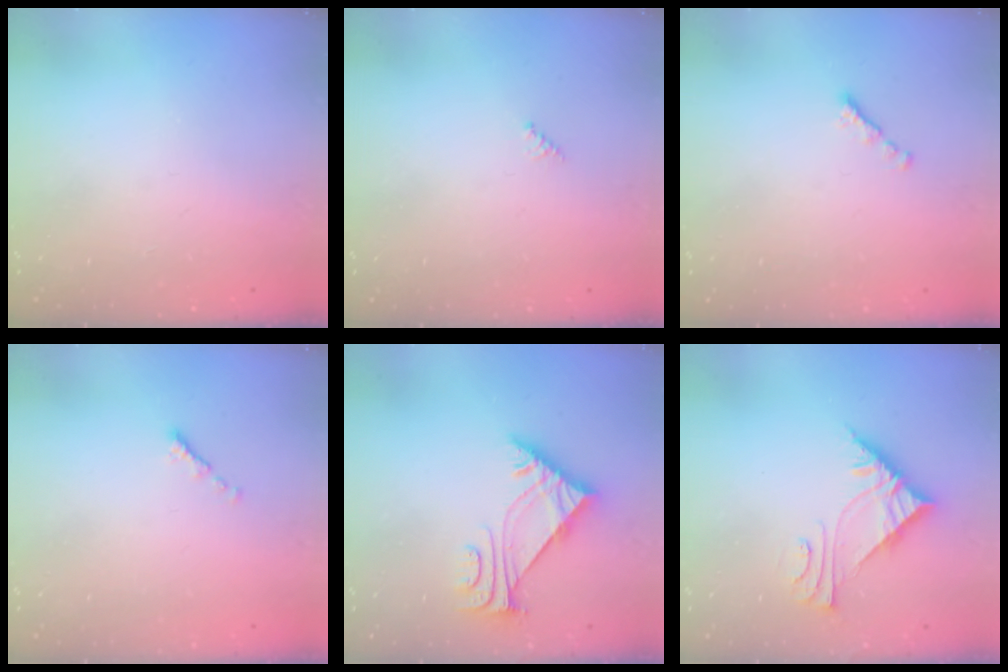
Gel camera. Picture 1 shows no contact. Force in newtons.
{"total": 2.0, "press": 2.0, "slide": 0.2}
{"total": 1.5, "press": 1.4, "slide": 0.5}
{"total": 0.6, "press": 0.5, "slide": 0.3}
{"total": 5.9, "press": 5.8, "slide": 1.2}
{"total": 6.9, "press": 6.8, "slide": 0.5}